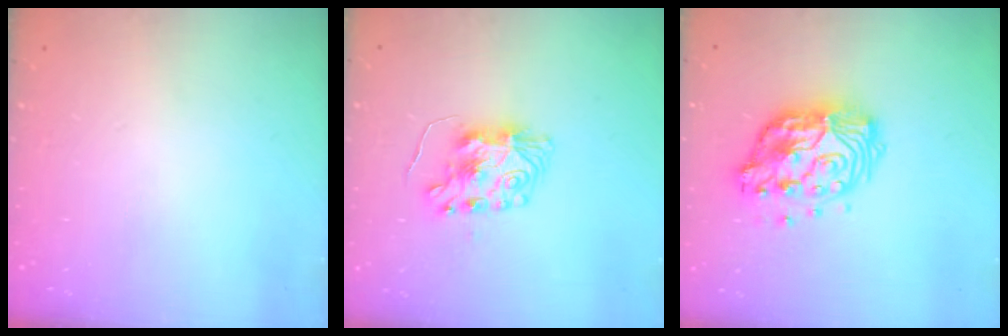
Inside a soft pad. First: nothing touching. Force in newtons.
{"total": 9.0, "press": 9.0, "slide": 0.5}
{"total": 15.5, "press": 15.5, "slide": 1.3}